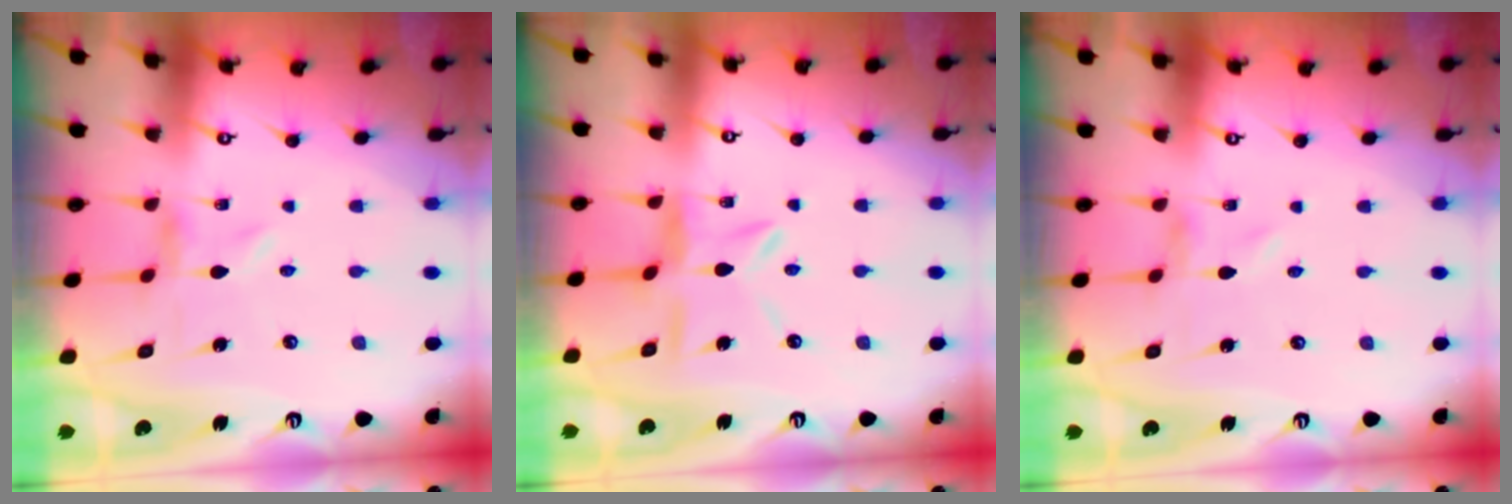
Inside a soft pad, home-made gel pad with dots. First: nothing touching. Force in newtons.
{"total": 8.2, "press": 8.2, "slide": 0.7}
{"total": 0.6, "press": 0.6, "slide": 0.2}